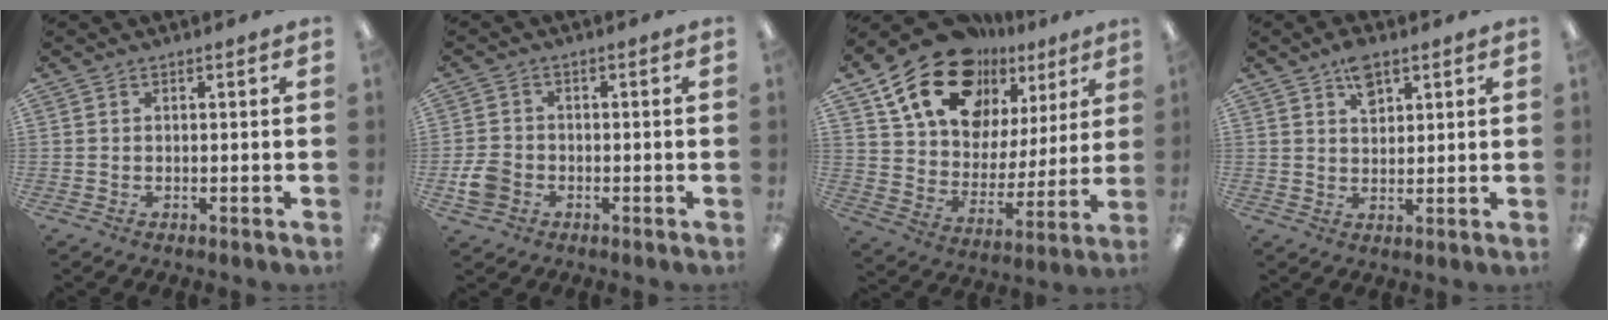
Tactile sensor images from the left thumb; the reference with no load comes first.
{"total": 4.9, "force": [-1.7, 3.9, 2.4], "torque": [-0.041, 0.005, -0.033]}
{"total": 18.4, "force": [13.5, 10.1, 7.4], "torque": [-0.143, -0.090, 0.244]}
{"total": 5.7, "force": [3.5, 3.2, 3.3], "torque": [-0.041, -0.010, 0.058]}